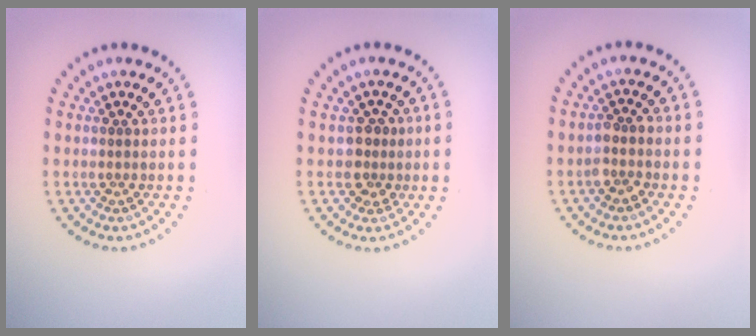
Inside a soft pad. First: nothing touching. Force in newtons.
{"total": 2.1, "press": 1.7, "slide": 1.2}
{"total": 1.5, "press": 1.4, "slide": 0.6}